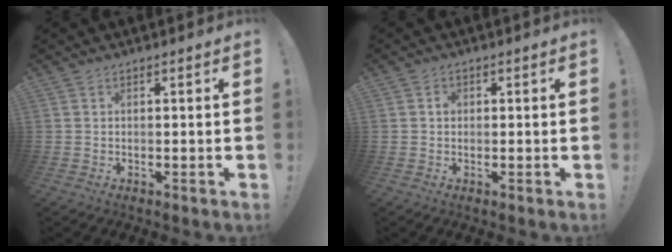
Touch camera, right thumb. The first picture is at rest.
{"total": 1.3, "force": [-0.1, 1.2, 0.5], "torque": [0.006, -0.001, -0.006]}